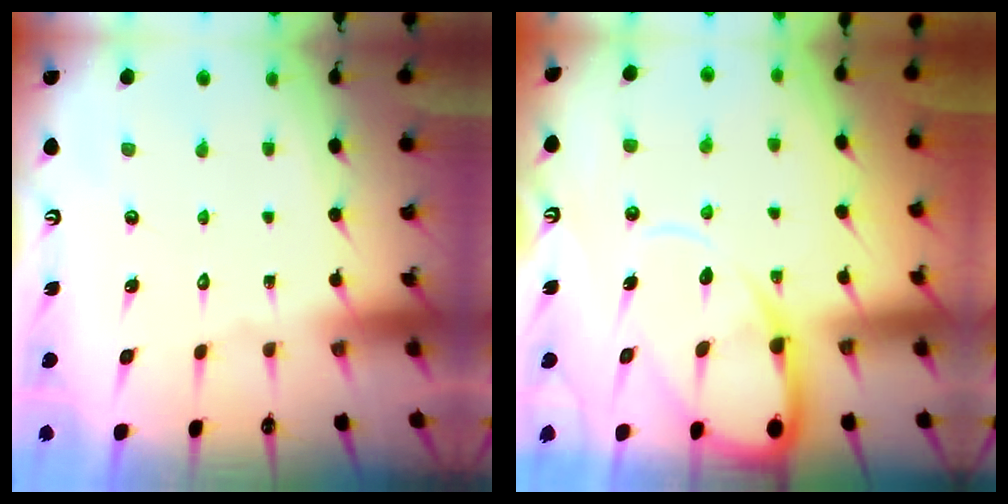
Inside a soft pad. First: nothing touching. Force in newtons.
{"total": 11.3, "press": 11.2, "slide": 1.3}